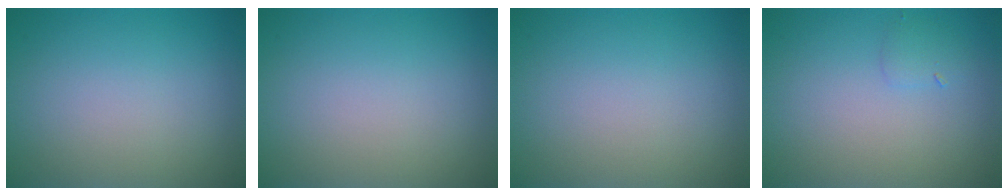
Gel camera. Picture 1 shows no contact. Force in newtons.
{"total": 0.0}
{"total": 0.0}
{"total": 1.0, "press": 1.0, "slide": 0.0}